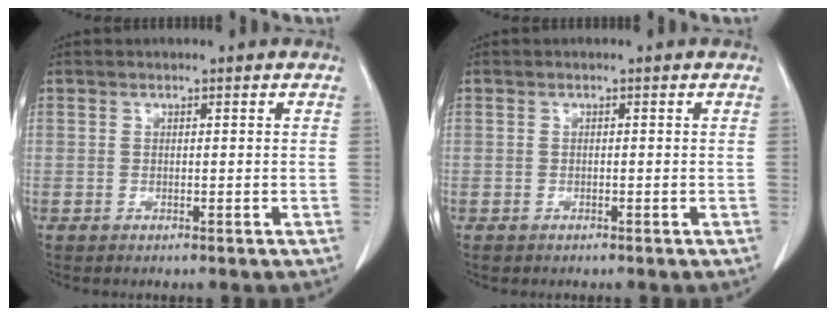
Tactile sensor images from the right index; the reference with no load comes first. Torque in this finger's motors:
{"motor_torque": [-0.35, 0.00, -0.86, -0.21]}